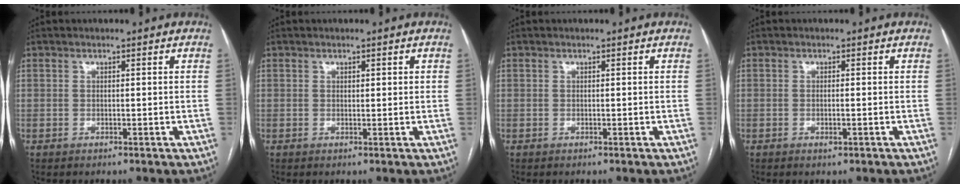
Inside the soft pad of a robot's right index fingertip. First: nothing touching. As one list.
[{"total": 0.9, "force": [0.4, 0.4, 0.7], "torque": [-0.008, 0.003, 0.006]}, {"total": 0.0}, {"total": 1.1, "force": [-0.3, 0.2, 1.0], "torque": [-0.019, -0.002, -0.003]}]